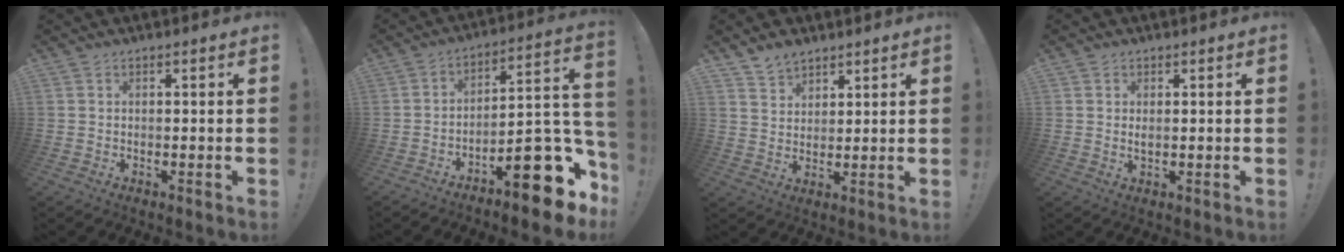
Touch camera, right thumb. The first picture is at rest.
{"total": 19.2, "force": [-11.0, 6.2, 14.4], "torque": [-0.152, 0.061, -0.171]}
{"total": 5.4, "force": [4.6, 2.8, 0.7], "torque": [-0.012, -0.031, 0.087]}
{"total": 1.3, "force": [0.6, 0.9, 0.7], "torque": [-0.016, 0.002, 0.011]}